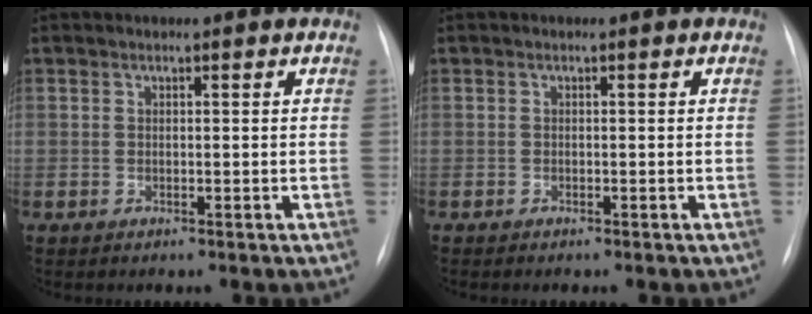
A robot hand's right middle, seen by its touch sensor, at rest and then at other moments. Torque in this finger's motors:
{"motor_torque": [0.27, -0.25, 0.03, 0.01]}